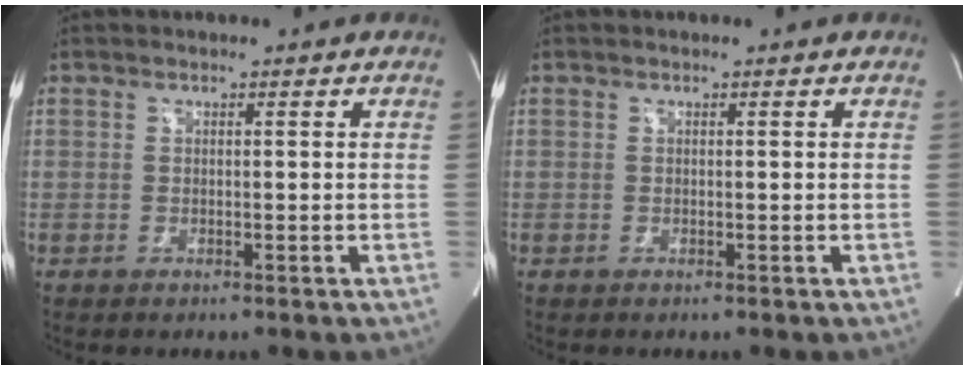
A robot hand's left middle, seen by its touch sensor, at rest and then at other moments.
{"total": 0.0}